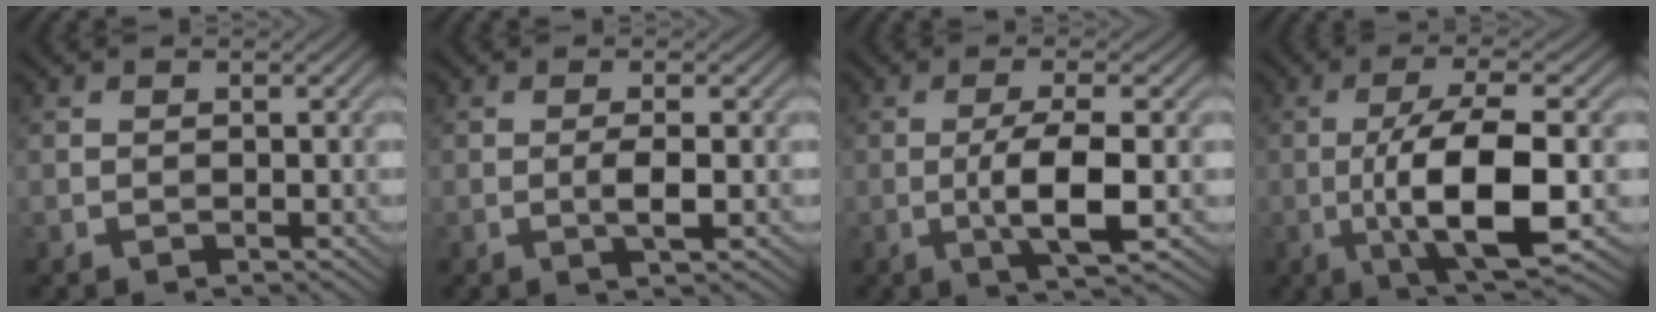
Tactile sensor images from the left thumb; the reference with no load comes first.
{"total": 2.1, "force": [-0.5, 0.1, 2.0], "torque": [-0.038, 0.002, -0.013]}
{"total": 5.6, "force": [-1.1, 1.0, 5.4], "torque": [-0.102, 0.001, -0.021]}
{"total": 10.7, "force": [-2.2, 2.9, 10.0], "torque": [-0.176, 0.001, -0.041]}